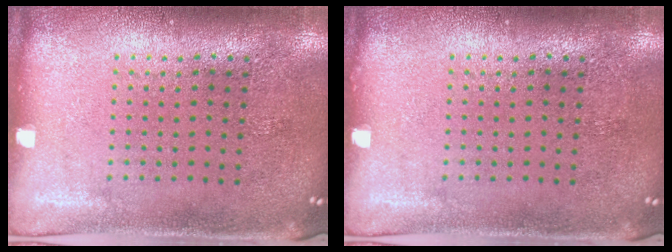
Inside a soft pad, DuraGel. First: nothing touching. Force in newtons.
{"total": 0.0}